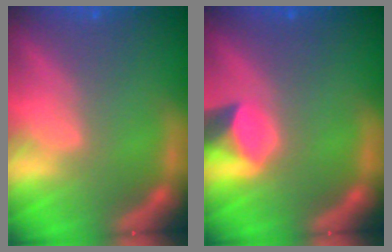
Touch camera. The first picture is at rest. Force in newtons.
{"total": 3.0}